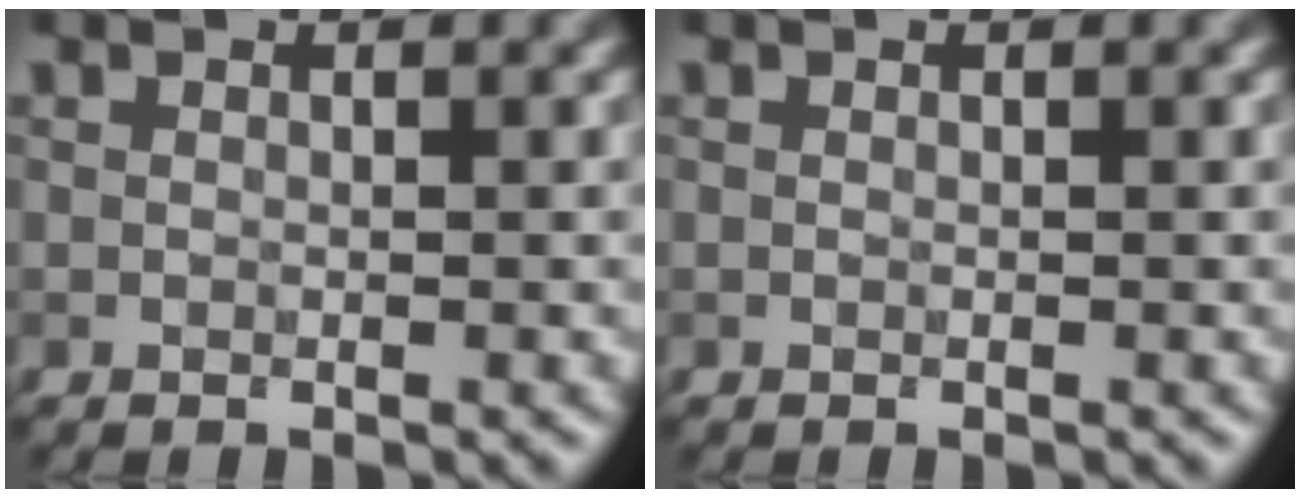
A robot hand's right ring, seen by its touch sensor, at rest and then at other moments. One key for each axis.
{"total": 0.0}